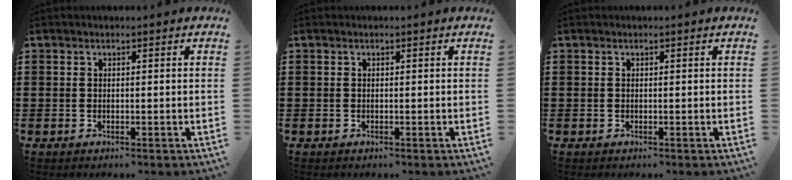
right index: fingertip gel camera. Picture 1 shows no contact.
{"total": 0.0}
{"total": 0.0}